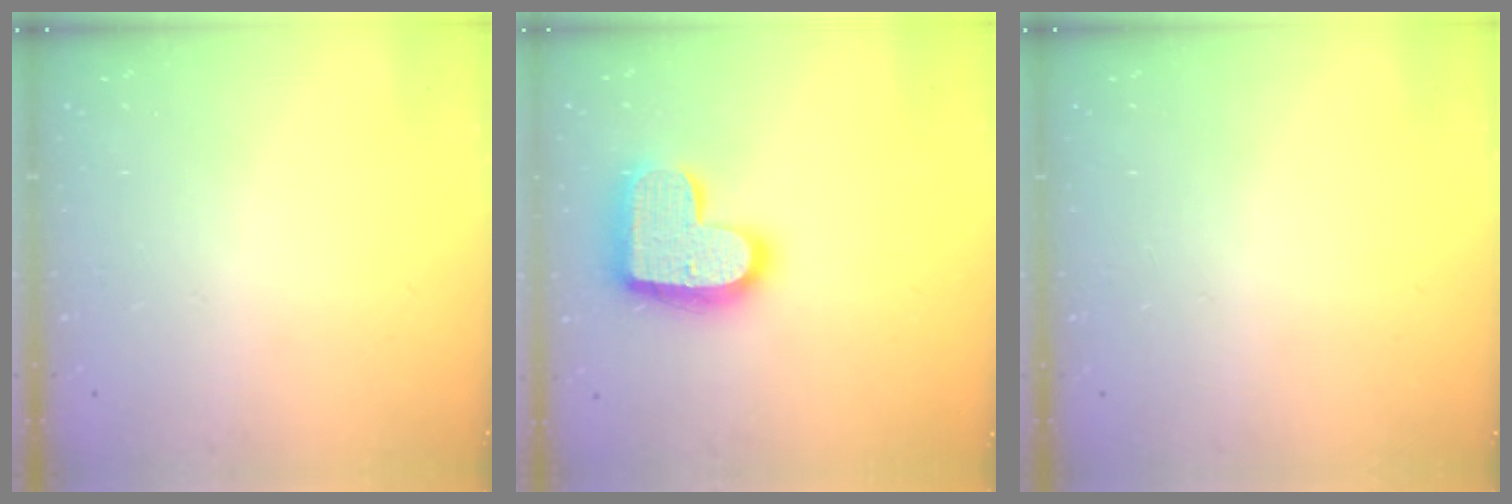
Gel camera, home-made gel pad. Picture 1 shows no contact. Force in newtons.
{"total": 17.6, "press": 17.5, "slide": 1.0}
{"total": 0.0}